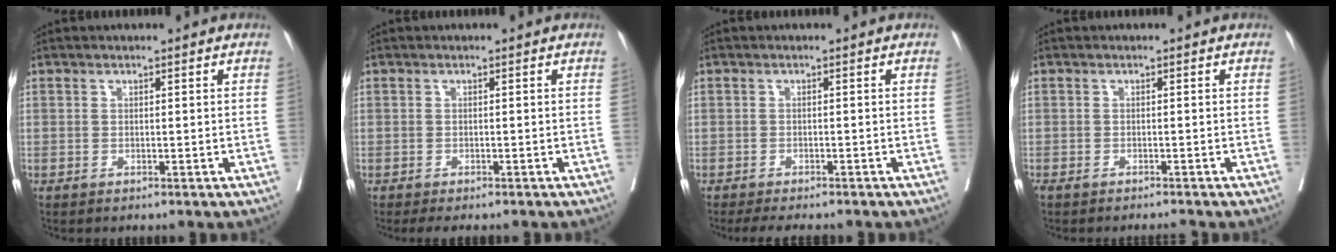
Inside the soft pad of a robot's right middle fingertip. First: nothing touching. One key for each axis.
{"total": 3.1, "fx": -2.5, "fy": 1.1, "fz": 1.4, "tx": -0.010, "ty": -0.005, "tz": -0.032}
{"total": 5.5, "fx": -4.7, "fy": 1.5, "fz": 2.4, "tx": -0.026, "ty": -0.006, "tz": -0.066}
{"total": 2.2, "fx": -2.0, "fy": 0.1, "fz": 0.8, "tx": -0.011, "ty": -0.003, "tz": -0.031}